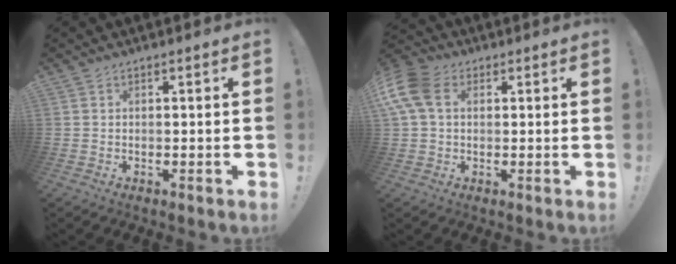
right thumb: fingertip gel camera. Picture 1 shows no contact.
{"total": 11.8, "force": [3.1, 7.9, 8.2], "torque": [-0.178, 0.001, 0.060]}